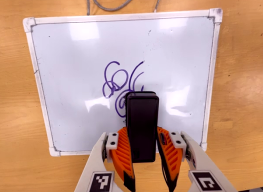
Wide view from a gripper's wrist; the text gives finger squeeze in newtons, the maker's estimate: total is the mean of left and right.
{"total": 6.1, "left": 4.7, "right": 7.5}